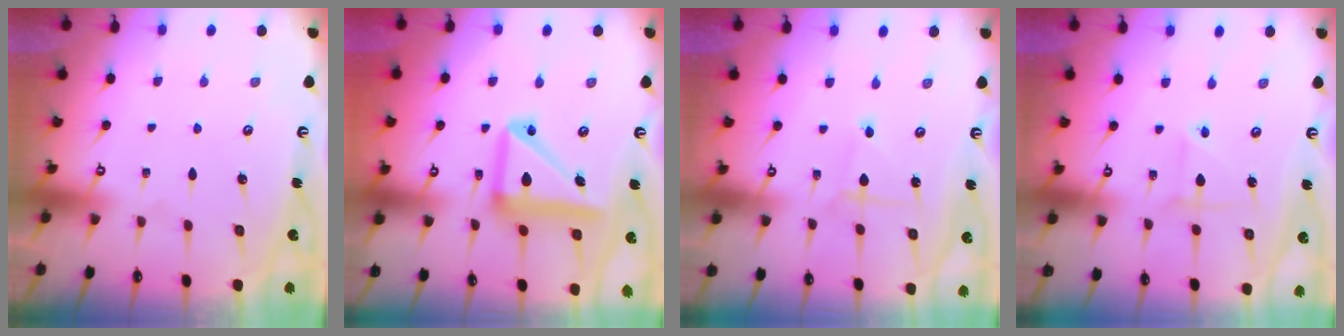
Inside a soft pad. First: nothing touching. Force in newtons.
{"total": 15.2, "press": 15.1, "slide": 1.7}
{"total": 3.0, "press": 3.0, "slide": 0.2}
{"total": 2.4, "press": 2.4, "slide": 0.2}